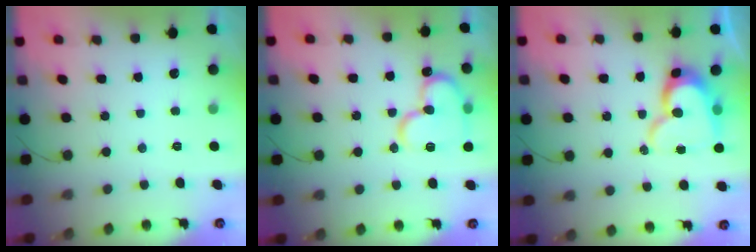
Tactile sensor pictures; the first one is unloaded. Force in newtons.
{"total": 15.0, "press": 14.8, "slide": 2.2}
{"total": 14.3, "press": 14.2, "slide": 1.6}